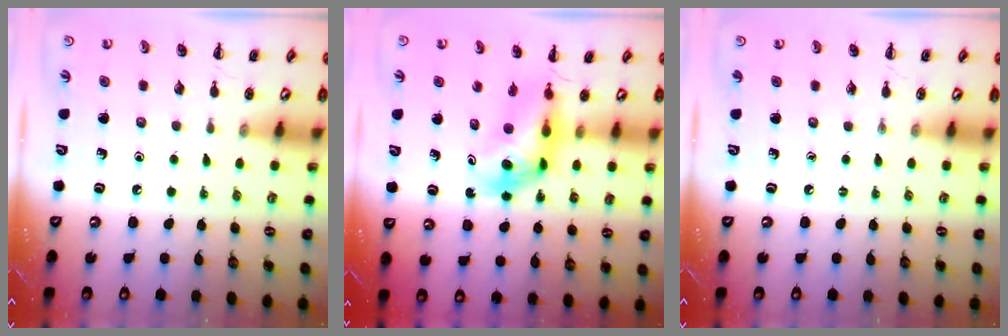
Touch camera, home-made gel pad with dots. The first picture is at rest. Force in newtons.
{"total": 5.1, "press": 5.0, "slide": 0.9}
{"total": 0.0}